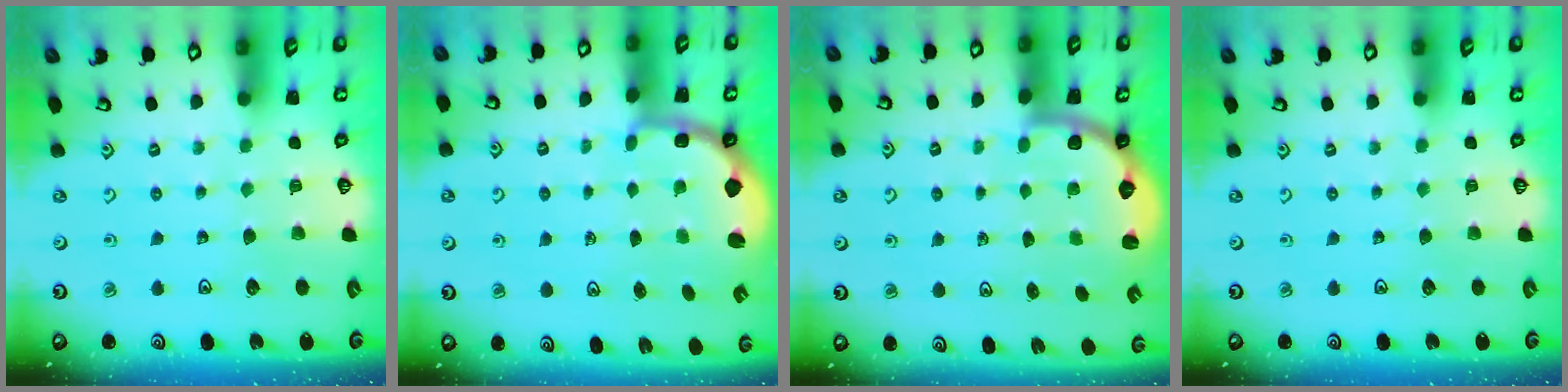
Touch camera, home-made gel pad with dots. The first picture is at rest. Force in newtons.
{"total": 2.5, "press": 1.3, "slide": 2.1}
{"total": 2.4, "press": 2.1, "slide": 1.2}
{"total": 0.0}